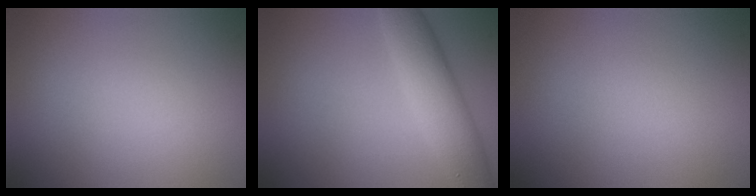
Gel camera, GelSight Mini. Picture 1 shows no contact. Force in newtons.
{"total": 5.3, "press": 5.3, "slide": 0.2}
{"total": 0.0}